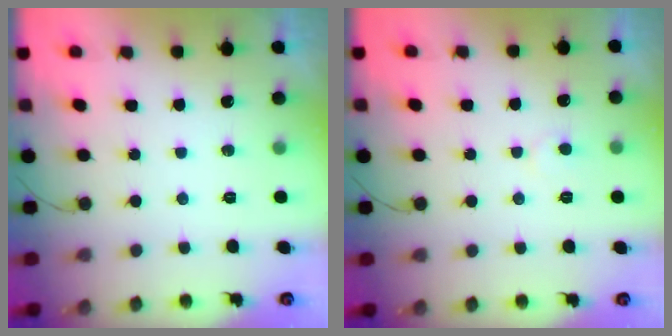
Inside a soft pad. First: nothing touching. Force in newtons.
{"total": 4.0, "press": 3.9, "slide": 0.5}